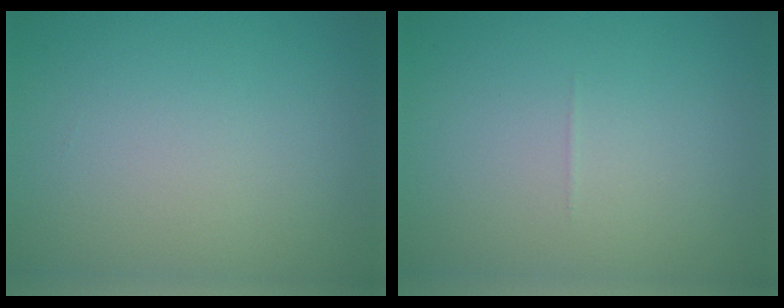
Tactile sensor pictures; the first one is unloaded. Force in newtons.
{"total": 0.0}